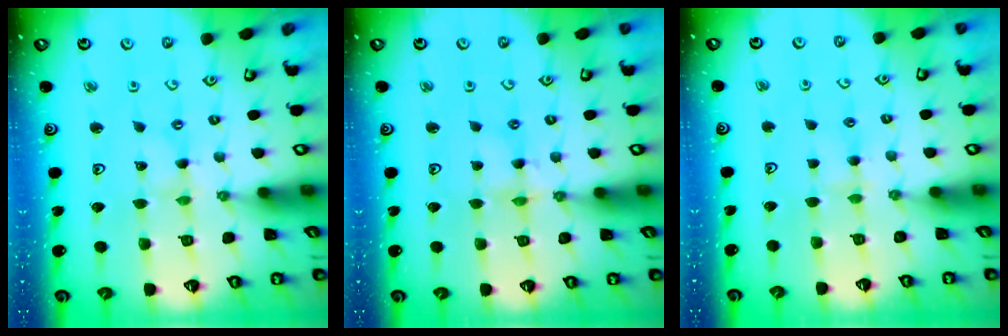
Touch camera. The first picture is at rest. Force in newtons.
{"total": 2.5, "press": 2.5, "slide": 0.2}
{"total": 2.9, "press": 2.8, "slide": 0.6}